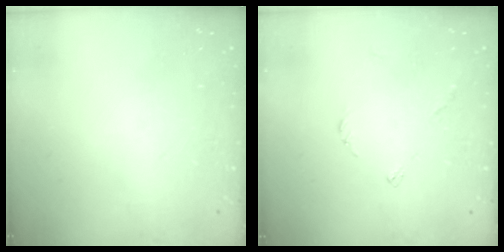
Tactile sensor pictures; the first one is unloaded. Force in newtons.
{"total": 4.2, "press": 4.2, "slide": 0.4}